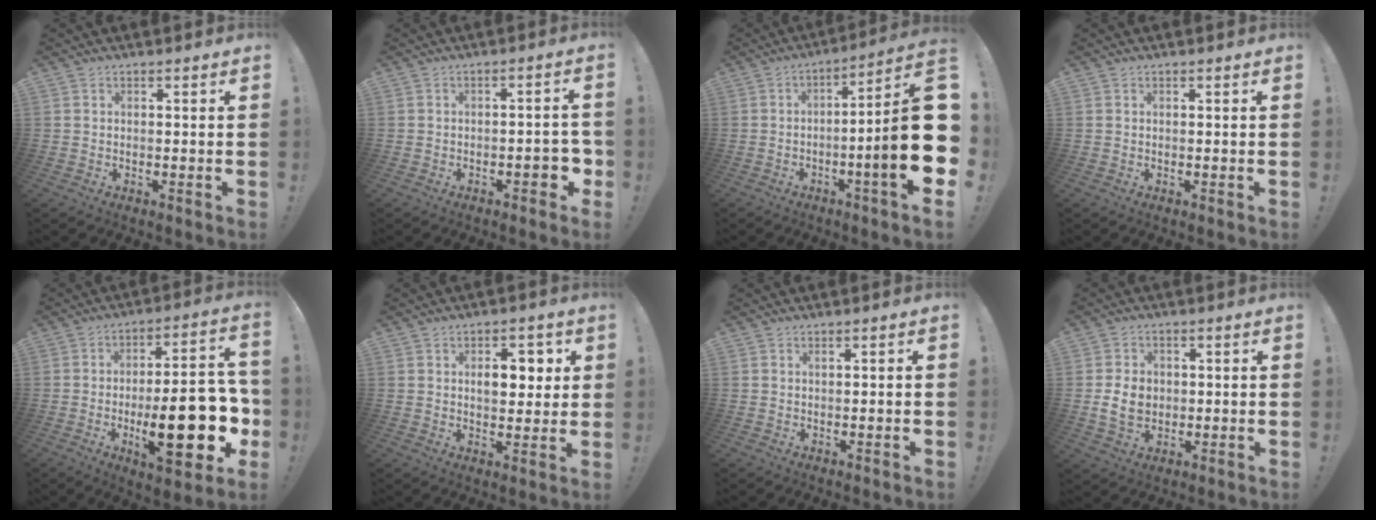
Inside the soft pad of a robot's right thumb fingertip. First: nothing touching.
{"total": 5.4, "force": [-2.2, 2.1, 4.4], "torque": [-0.042, 0.005, -0.038]}
{"total": 20.6, "force": [-2.6, 1.3, 20.4], "torque": [-0.302, -0.007, -0.045]}
{"total": 0.0}
{"total": 24.8, "force": [-5.6, 8.3, 22.7], "torque": [-0.329, 0.017, -0.078]}
{"total": 7.2, "force": [1.7, 4.5, 5.3], "torque": [-0.073, -0.003, 0.024]}
{"total": 0.9, "force": [-0.1, -0.3, 0.9], "torque": [-0.018, -0.001, -0.003]}
{"total": 7.5, "force": [-0.5, 6.0, 4.5], "torque": [-0.077, 0.005, -0.010]}